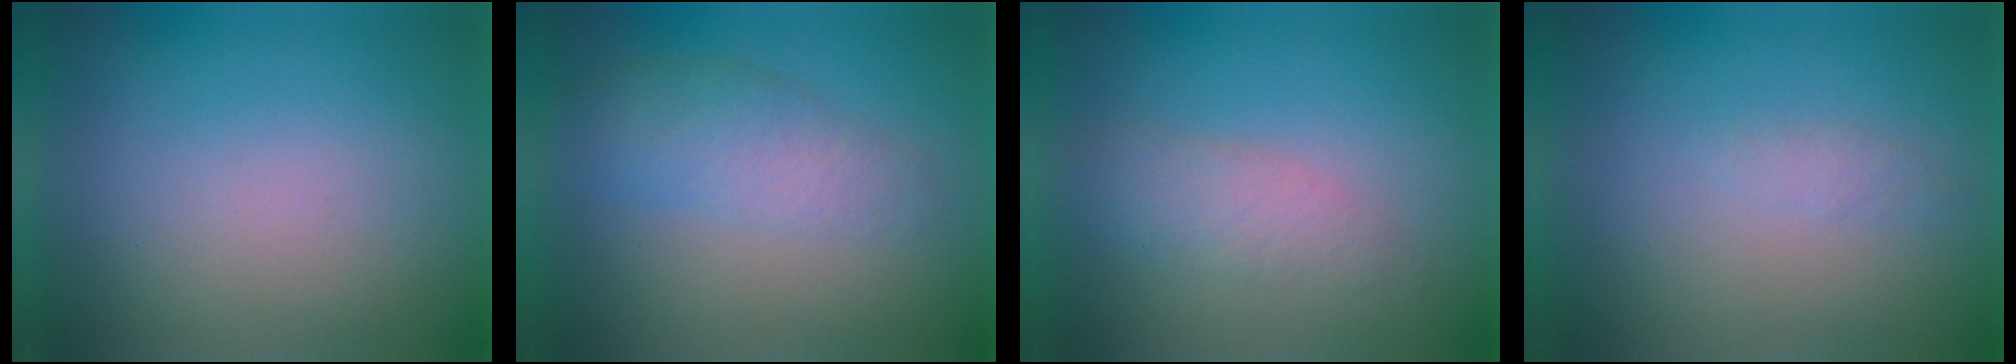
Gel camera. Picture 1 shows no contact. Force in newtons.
{"total": 3.0}
{"total": 2.9}
{"total": 1.2}